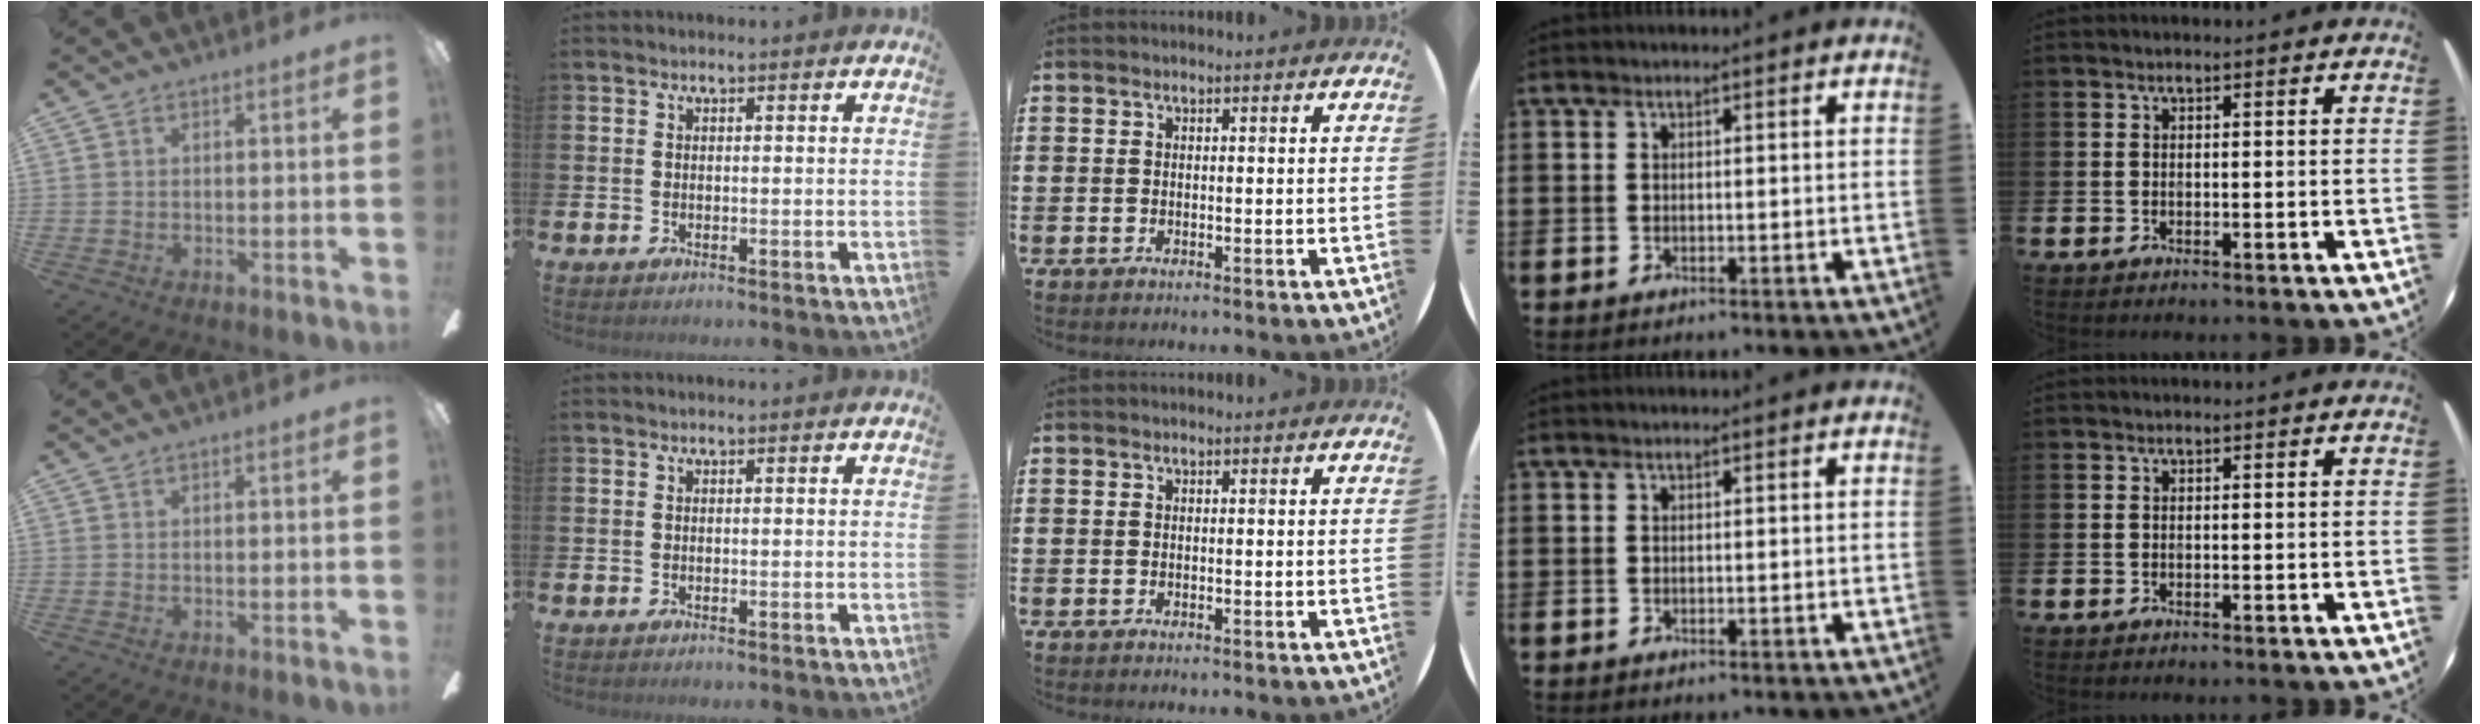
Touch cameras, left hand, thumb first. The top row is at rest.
{}